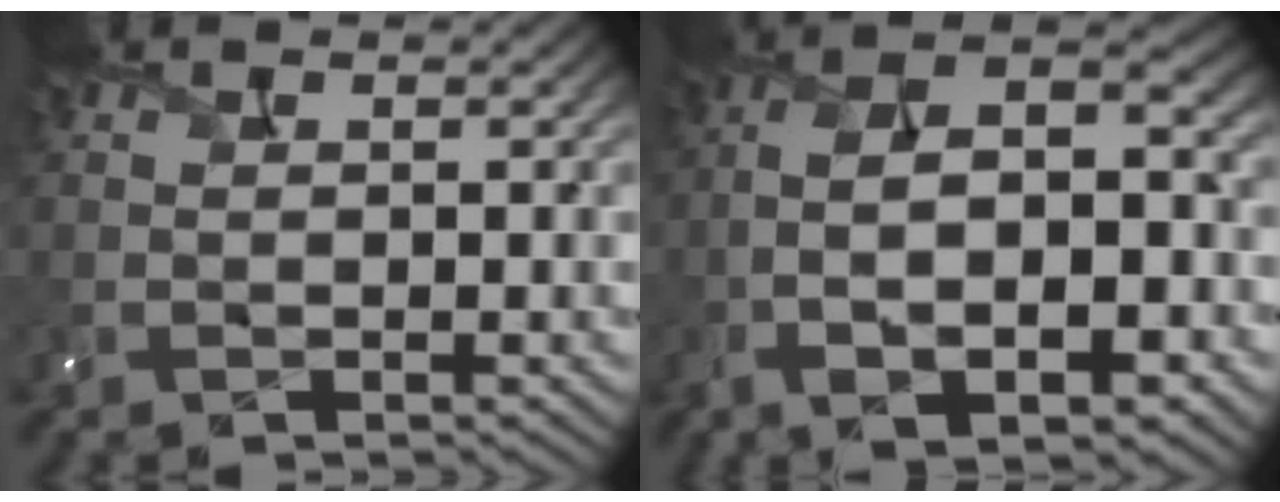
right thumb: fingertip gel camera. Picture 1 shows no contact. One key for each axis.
{"total": 12.5, "fx": -3.2, "fy": 5.6, "fz": 10.7, "tx": -0.210, "ty": -0.004, "tz": -0.045}